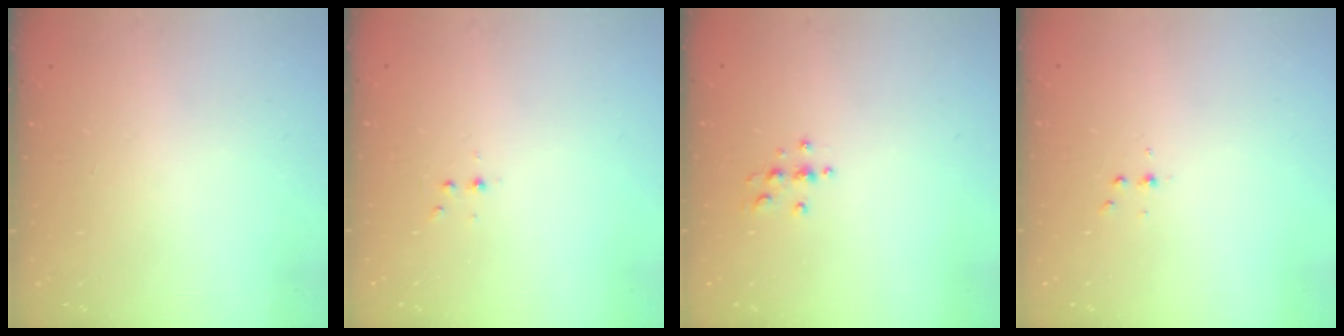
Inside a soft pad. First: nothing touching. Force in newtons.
{"total": 3.0, "press": 2.6, "slide": 1.5}
{"total": 3.2, "press": 3.2, "slide": 0.5}
{"total": 3.2, "press": 3.1, "slide": 0.4}